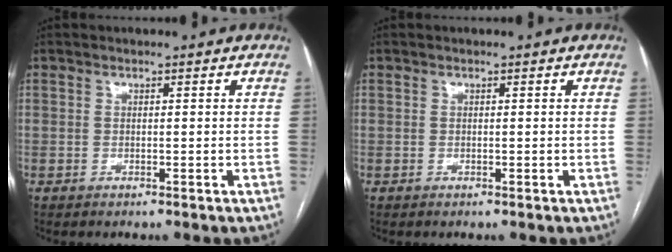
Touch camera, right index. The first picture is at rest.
{"total": 0.0}